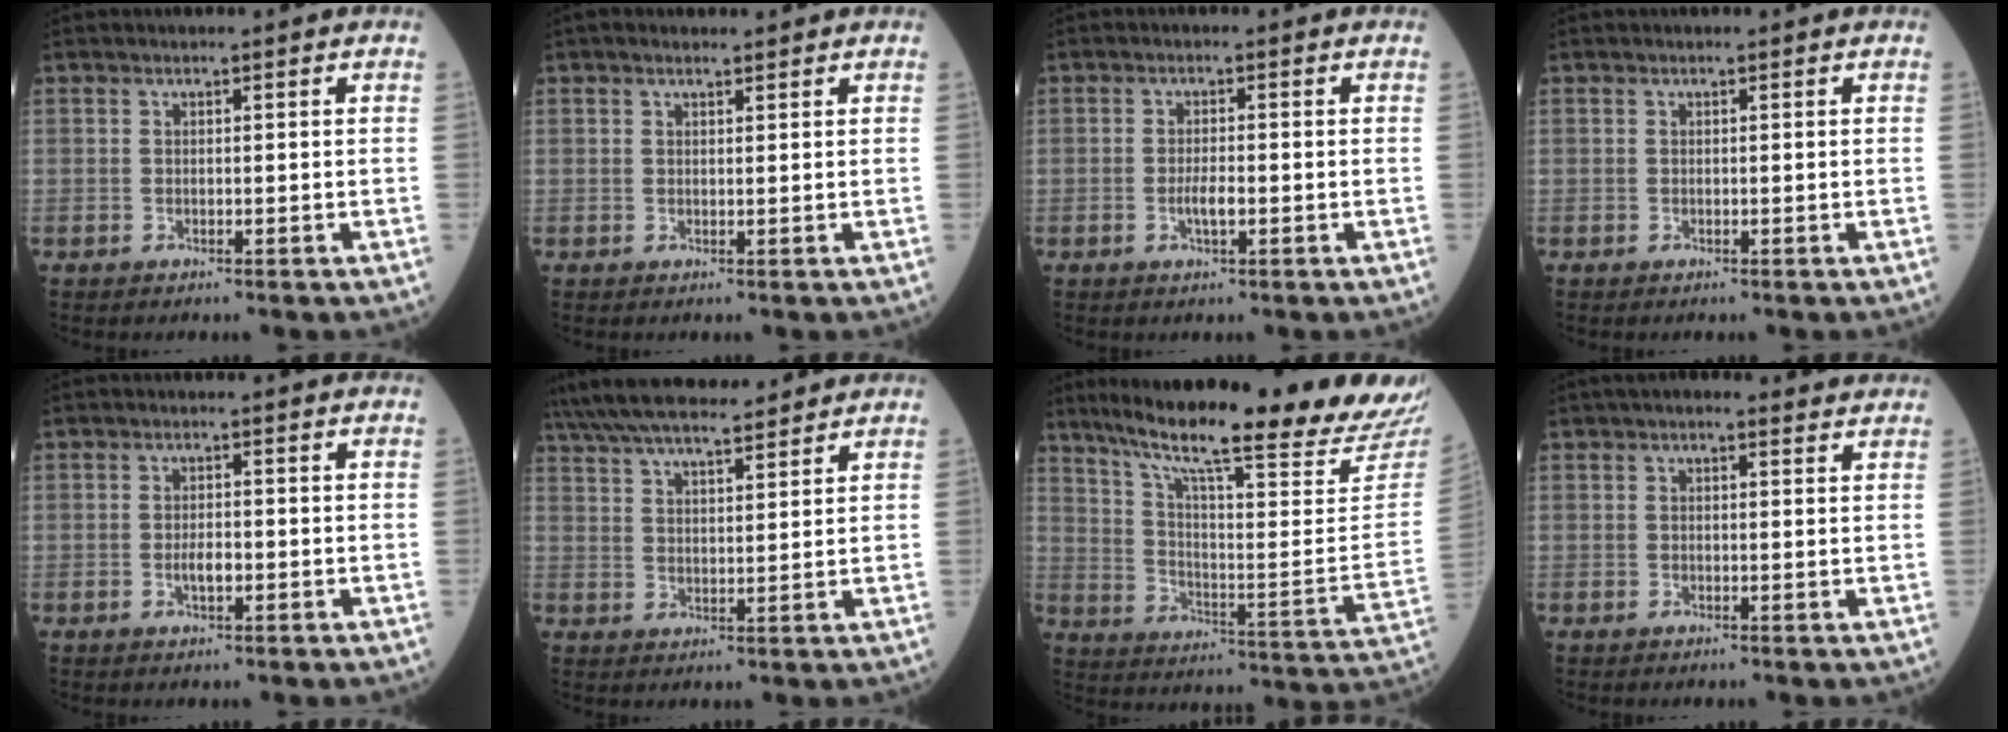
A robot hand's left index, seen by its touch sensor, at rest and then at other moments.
{"total": 1.7, "force": [1.4, 0.5, 0.8], "torque": [-0.019, 0.013, 0.022]}
{"total": 2.3, "force": [-0.7, 0.5, 2.2], "torque": [-0.043, 0.000, -0.012]}
{"total": 0.0}
{"total": 2.3, "force": [-0.6, 0.9, 2.0], "torque": [-0.039, 0.002, -0.009]}
{"total": 17.9, "force": [15.8, 3.6, 7.5], "torque": [-0.147, 0.041, 0.251]}
{"total": 27.5, "force": [23.9, -0.3, 13.7], "torque": [-0.223, -0.082, 0.322]}
{"total": 5.0, "force": [4.0, 1.5, 2.6], "torque": [-0.035, 0.031, 0.048]}